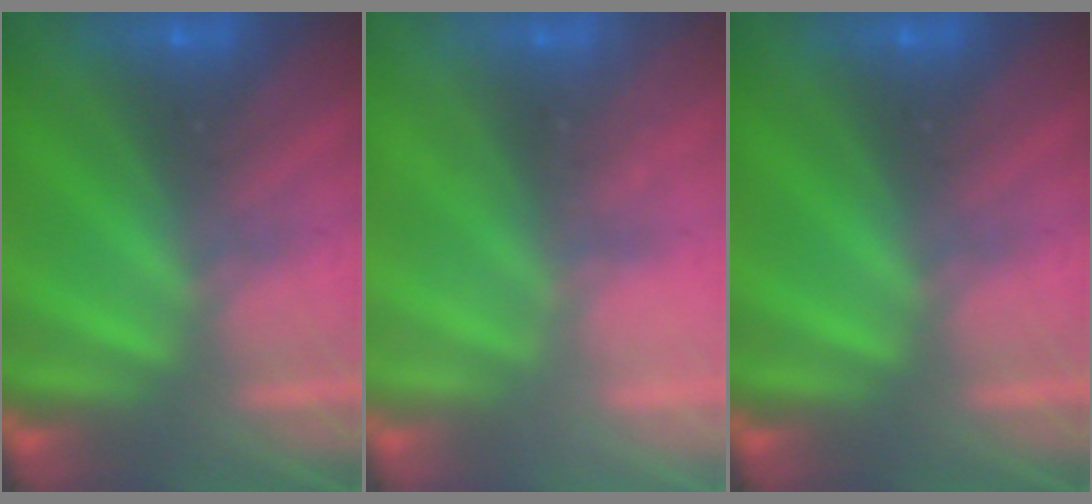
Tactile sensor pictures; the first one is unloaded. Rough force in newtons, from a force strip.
{"total": 1.9}
{"total": 0.0}